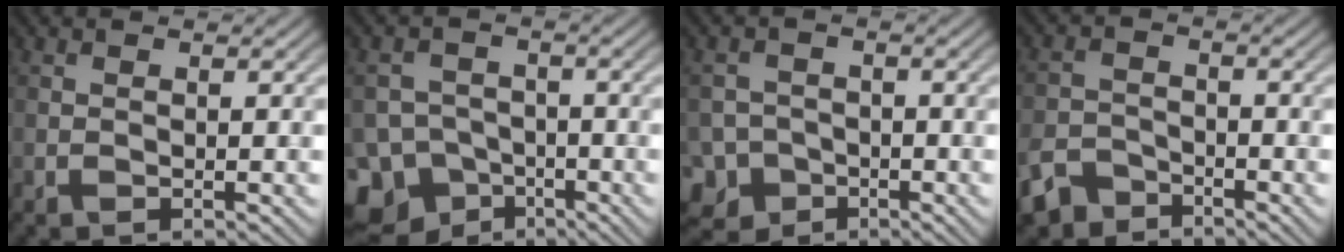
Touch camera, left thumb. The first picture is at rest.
{"total": 12.2, "force": [-7.8, 9.0, 2.7], "torque": [-0.070, -0.036, -0.139]}
{"total": 5.5, "force": [-3.0, 4.4, 1.4], "torque": [-0.021, -0.006, -0.064]}
{"total": 5.1, "force": [-4.2, 2.5, 1.4], "torque": [-0.026, -0.006, -0.090]}